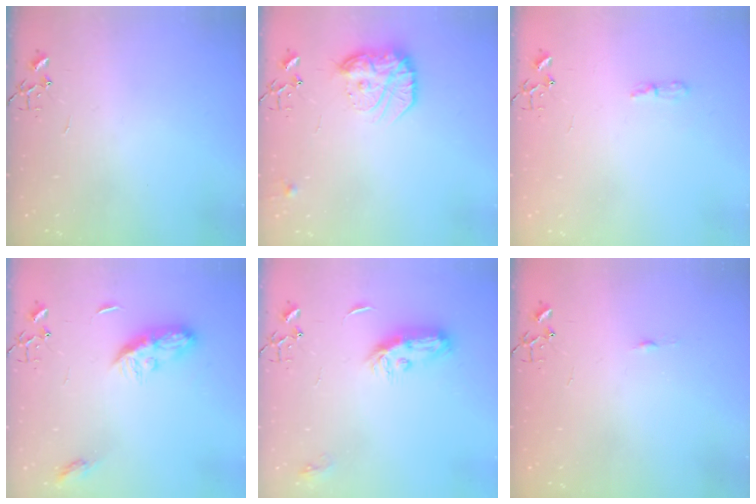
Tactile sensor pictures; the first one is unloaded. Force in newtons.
{"total": 16.9, "press": 16.8, "slide": 1.4}
{"total": 4.7, "press": 4.7, "slide": 0.7}
{"total": 9.3, "press": 9.3, "slide": 0.3}
{"total": 8.7, "press": 8.7, "slide": 0.4}
{"total": 3.3, "press": 3.3, "slide": 0.4}